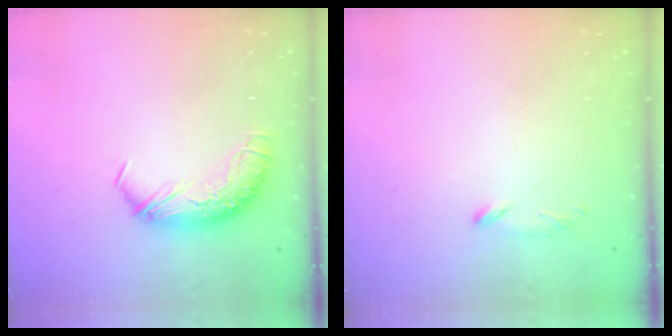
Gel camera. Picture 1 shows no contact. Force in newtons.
{"total": 6.8, "press": 6.8, "slide": 0.7}